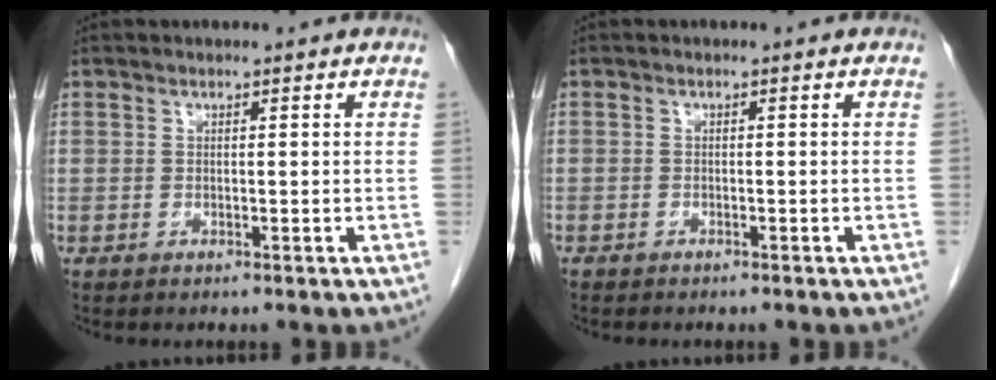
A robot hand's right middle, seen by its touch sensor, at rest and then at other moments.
{"total": 1.0, "force": [-0.8, 0.5, 0.3], "torque": [-0.006, 0.002, -0.012]}